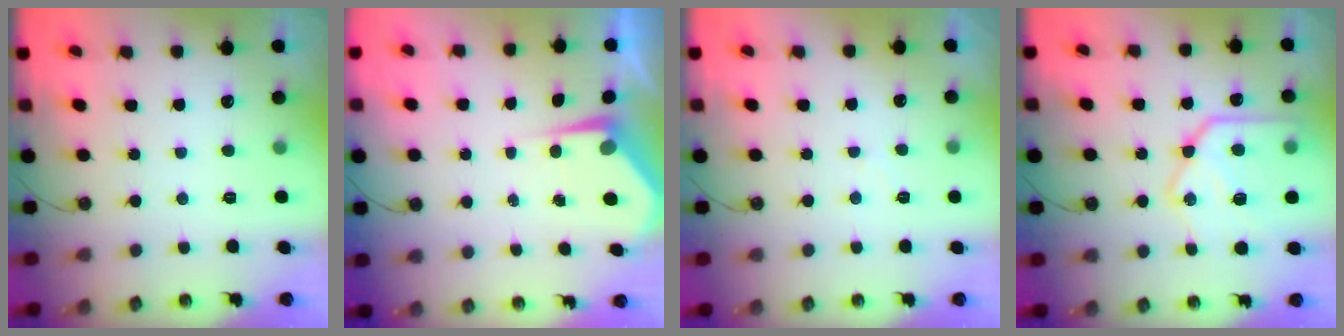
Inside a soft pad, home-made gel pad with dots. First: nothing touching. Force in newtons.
{"total": 4.4, "press": 4.4, "slide": 0.4}
{"total": 3.5, "press": 3.5, "slide": 0.5}
{"total": 19.4, "press": 19.2, "slide": 2.1}